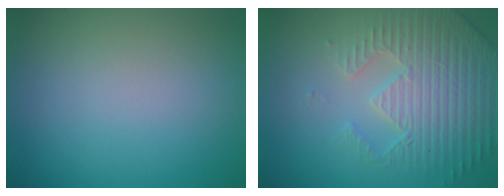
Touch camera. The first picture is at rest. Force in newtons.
{"total": 4.7, "press": 4.4, "slide": 1.4}